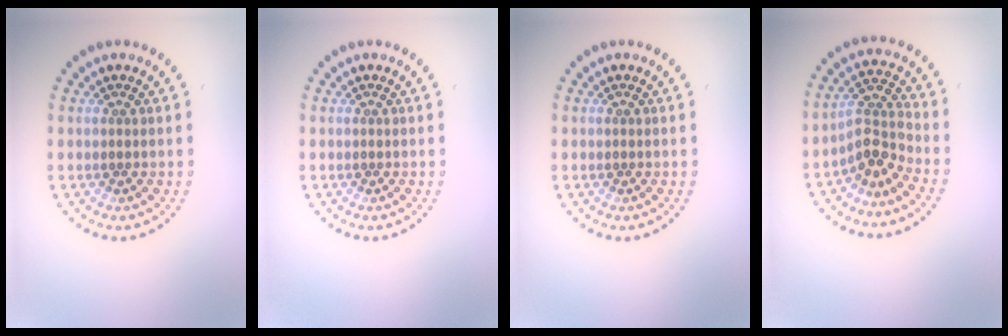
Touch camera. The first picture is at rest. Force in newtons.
{"total": 0.0}
{"total": 0.0}
{"total": 3.1, "press": 2.3, "slide": 2.1}